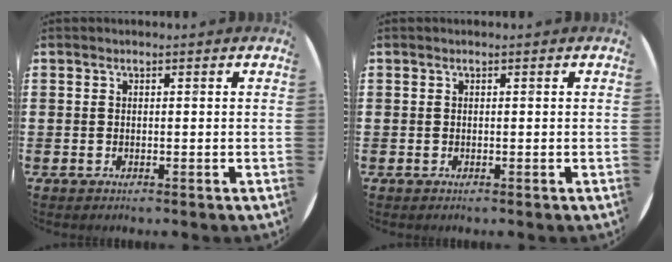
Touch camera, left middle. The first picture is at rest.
{"total": 0.0}